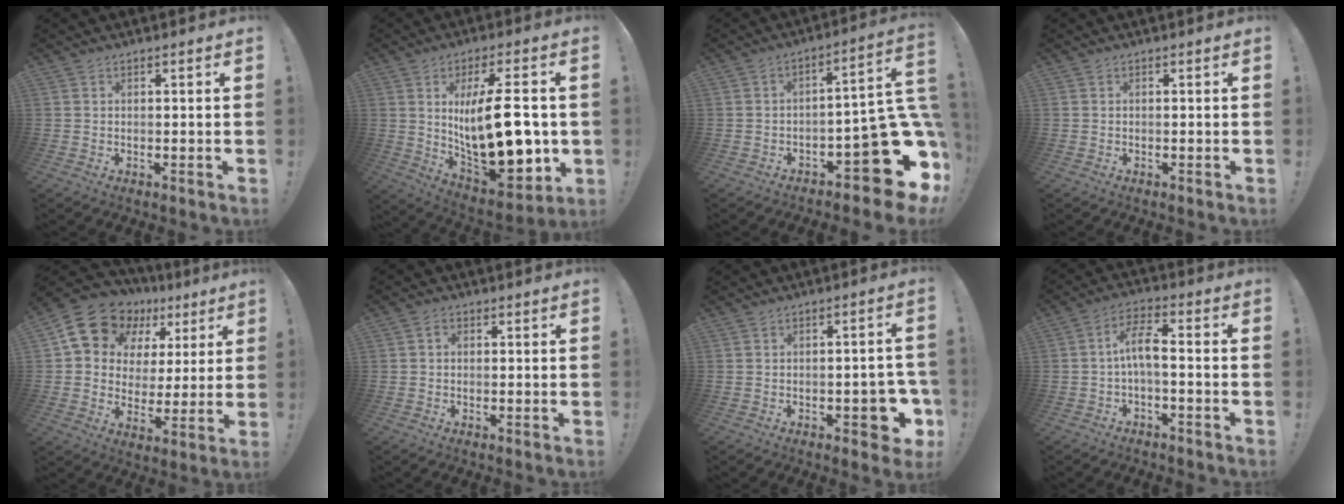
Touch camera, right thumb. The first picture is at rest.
{"total": 22.5, "force": [1.6, 8.9, 20.7], "torque": [-0.343, -0.023, 0.032]}
{"total": 18.9, "force": [-7.1, 7.2, 16.0], "torque": [-0.183, 0.030, -0.104]}
{"total": 0.0}
{"total": 16.1, "force": [9.4, 10.8, 7.3], "torque": [-0.114, -0.056, 0.180]}
{"total": 1.6, "force": [0.0, 1.3, 0.9], "torque": [-0.014, 0.005, -0.001]}
{"total": 7.7, "force": [-3.2, 3.7, 6.0], "torque": [-0.061, 0.013, -0.047]}
{"total": 7.8, "force": [-0.9, 2.7, 7.2], "torque": [-0.134, 0.012, -0.017]}